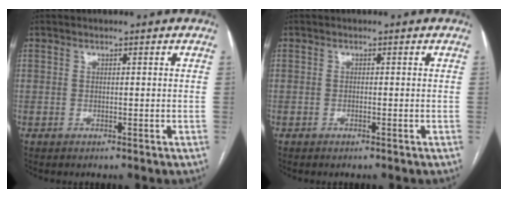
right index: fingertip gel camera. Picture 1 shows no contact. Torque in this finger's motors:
{"motor_torque": [0.14, 0.04, 0.03, 0.01]}